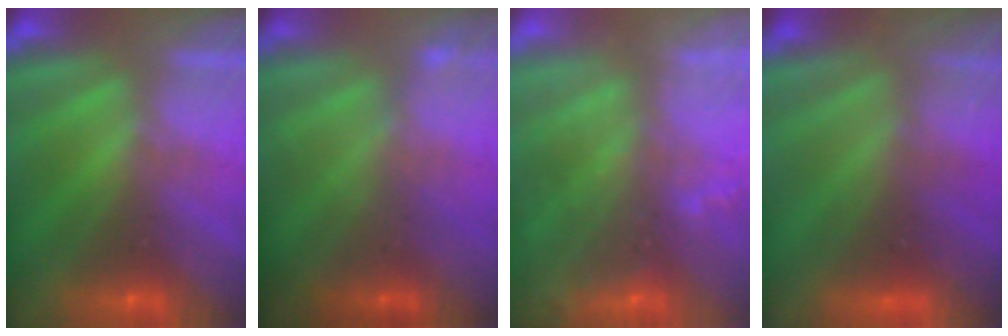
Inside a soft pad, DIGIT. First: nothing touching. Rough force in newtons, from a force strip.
{"total": 2.2}
{"total": 8.3}
{"total": 5.8}